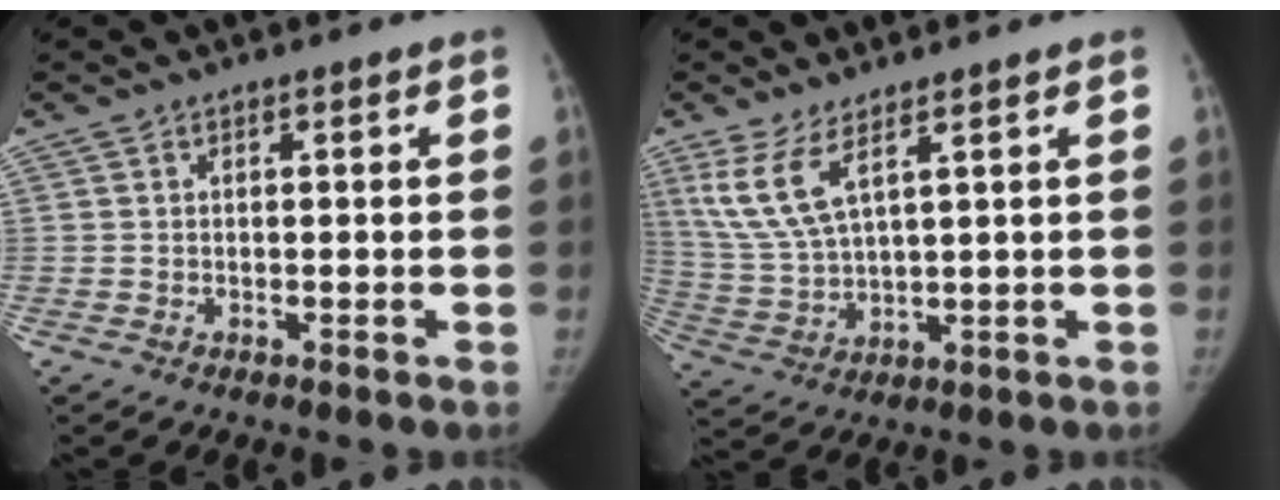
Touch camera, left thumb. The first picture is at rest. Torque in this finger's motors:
{"motor_torque": [0.09, 0.21, 1.01, -0.42, 0.08]}